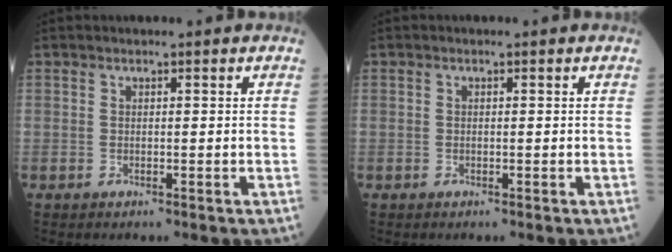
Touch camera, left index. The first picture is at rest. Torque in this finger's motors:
{"motor_torque": [-0.04, -0.04, 0.00, 0.01]}